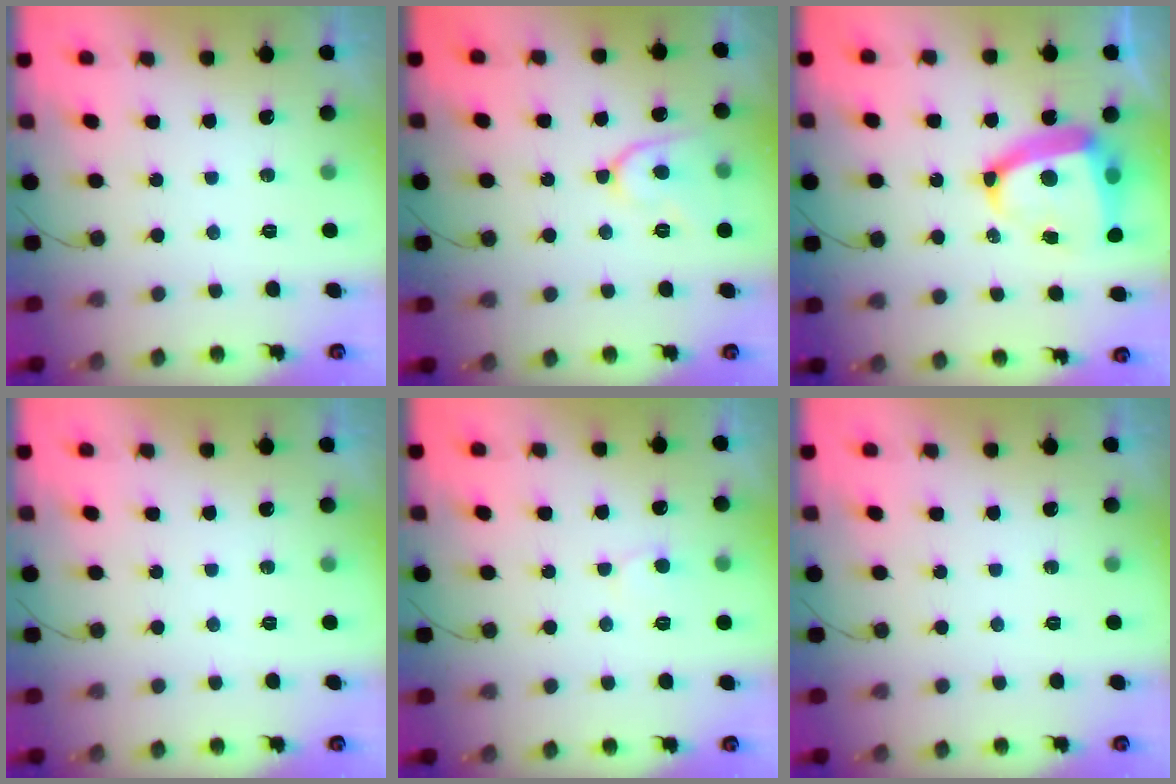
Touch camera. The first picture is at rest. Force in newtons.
{"total": 9.5, "press": 9.4, "slide": 1.1}
{"total": 13.8, "press": 13.7, "slide": 2.0}
{"total": 0.0}
{"total": 6.0, "press": 6.0, "slide": 0.5}
{"total": 0.0}